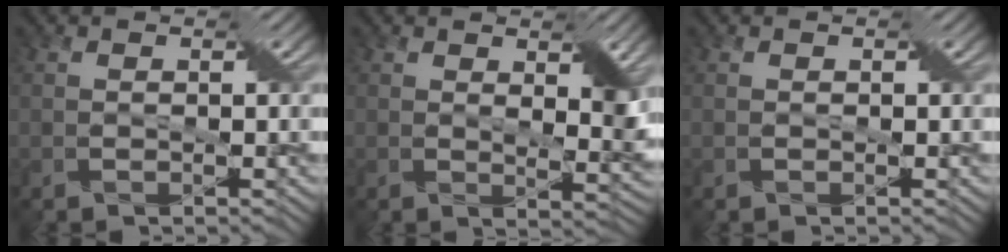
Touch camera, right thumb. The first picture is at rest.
{"total": 4.2, "force": [1.8, 1.5, 3.5], "torque": [-0.054, -0.007, 0.033]}
{"total": 0.0}